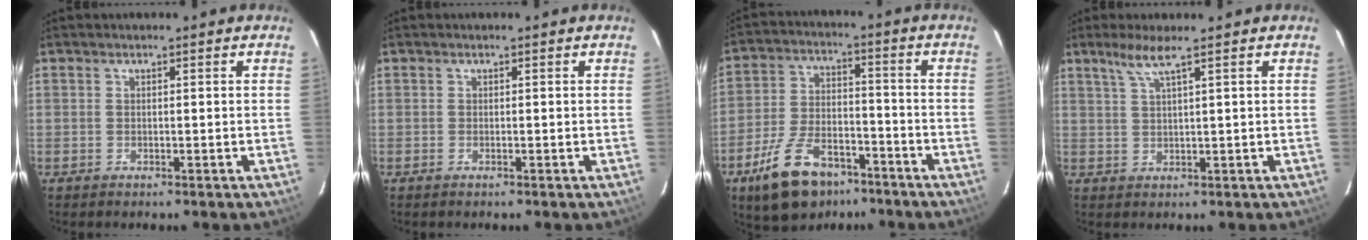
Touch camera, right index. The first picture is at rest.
{"total": 0.0}
{"total": 15.1, "force": [-9.9, 7.7, 8.3], "torque": [-0.178, 0.000, -0.161]}
{"total": 3.6, "force": [2.4, -0.6, 2.6], "torque": [-0.053, -0.002, 0.049]}